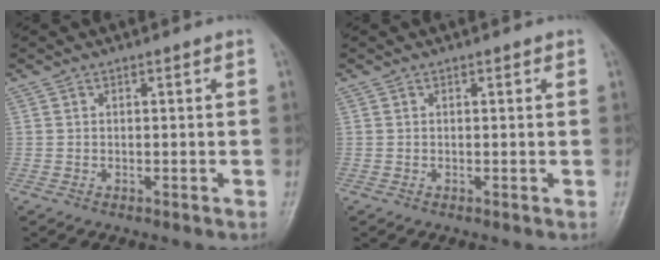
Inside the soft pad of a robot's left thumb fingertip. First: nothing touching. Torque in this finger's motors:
{"motor_torque": [-0.15, -0.07, -0.22, -0.19, 0.01]}